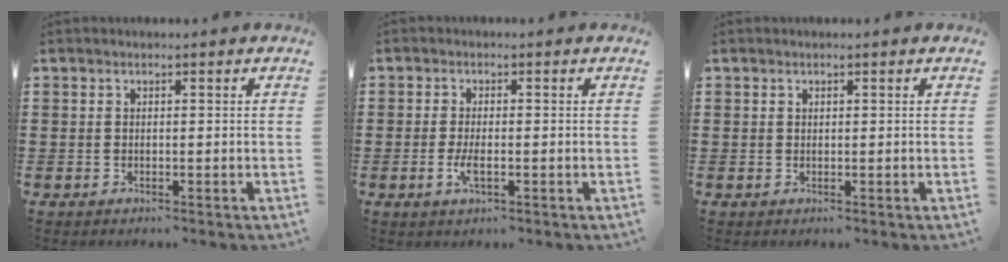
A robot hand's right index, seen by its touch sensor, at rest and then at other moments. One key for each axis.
{"total": 2.8, "fx": -0.7, "fy": 0.7, "fz": 2.6, "tx": -0.061, "ty": -0.009, "tz": -0.015}
{"total": 0.0}